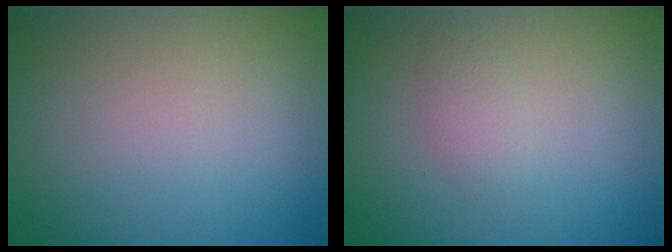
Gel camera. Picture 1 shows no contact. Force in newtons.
{"total": 1.4, "press": 1.4, "slide": 0.1}